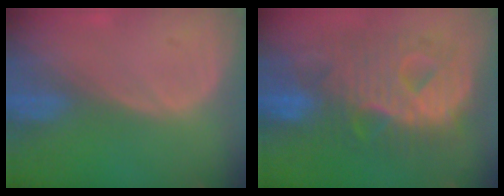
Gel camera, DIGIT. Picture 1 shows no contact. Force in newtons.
{"total": 12.4, "press": 12.4, "slide": 1.4}